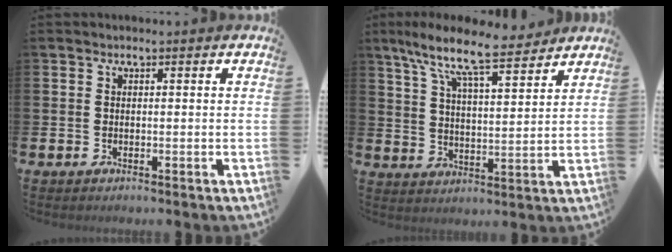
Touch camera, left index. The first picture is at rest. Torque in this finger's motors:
{"motor_torque": [0.31, -0.39, 0.81, 0.21]}